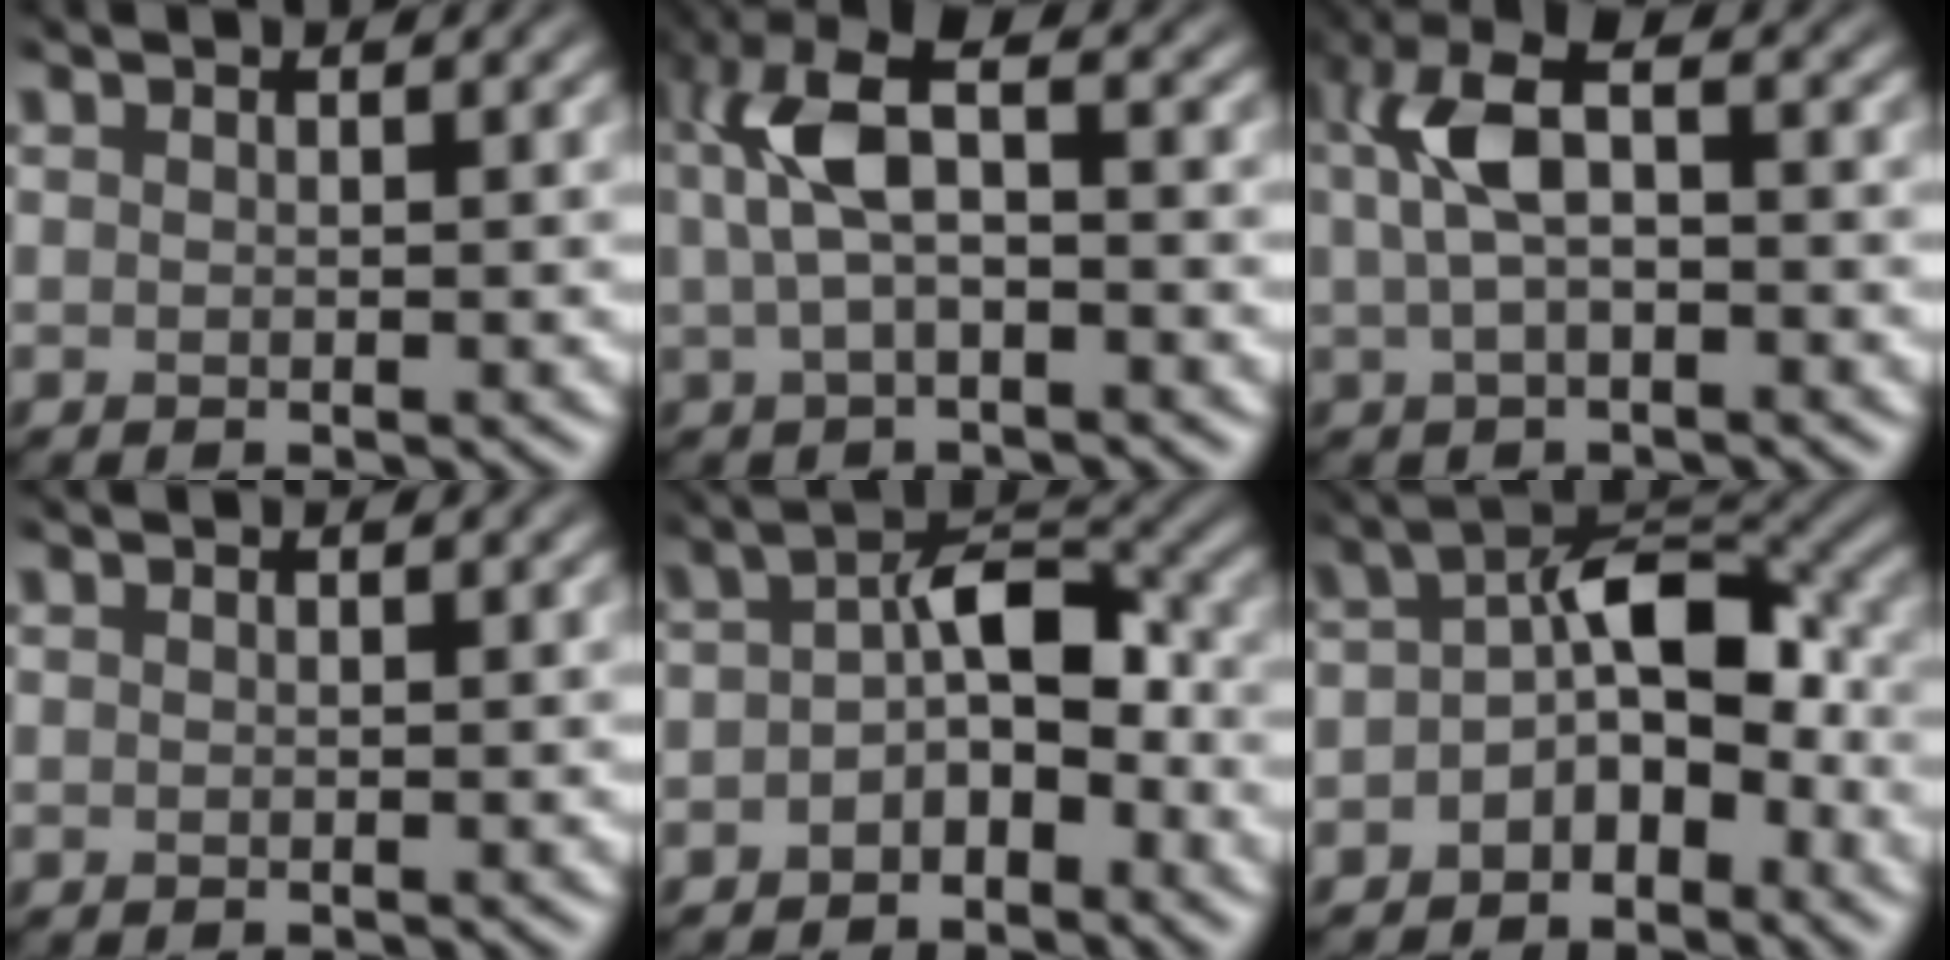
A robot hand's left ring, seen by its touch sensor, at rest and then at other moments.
{"total": 5.4, "force": [-0.1, 2.5, 4.8], "torque": [-0.117, 0.007, 0.002]}
{"total": 4.8, "force": [-0.1, 2.3, 4.2], "torque": [-0.100, 0.007, 0.004]}
{"total": 0.0}
{"total": 4.1, "force": [-2.8, 2.0, 2.4], "torque": [-0.041, 0.005, -0.044]}
{"total": 5.2, "force": [-3.1, 2.7, 3.2], "torque": [-0.046, 0.010, -0.055]}